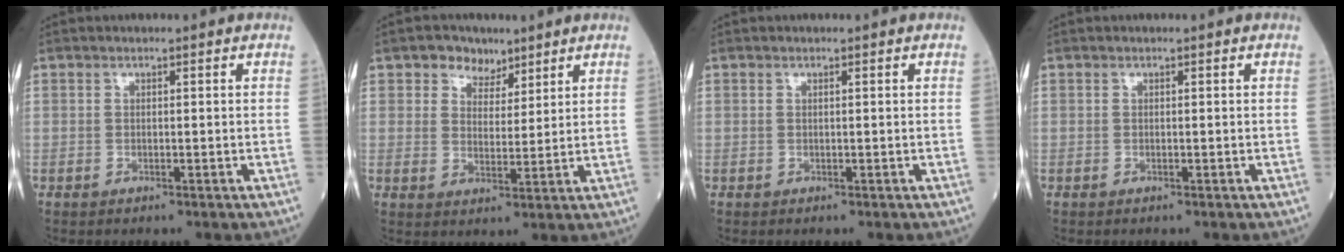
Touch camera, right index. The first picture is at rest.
{"total": 4.8, "force": [3.3, 3.3, 1.3], "torque": [-0.020, 0.005, 0.058]}
{"total": 0.0}
{"total": 0.0}